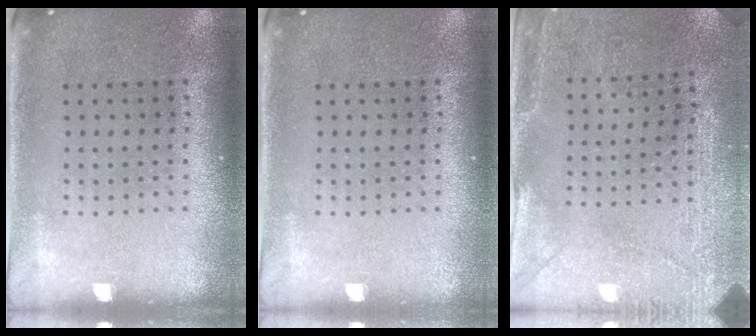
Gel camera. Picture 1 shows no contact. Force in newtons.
{"total": 0.0}
{"total": 2.9, "press": 2.7, "slide": 1.0}